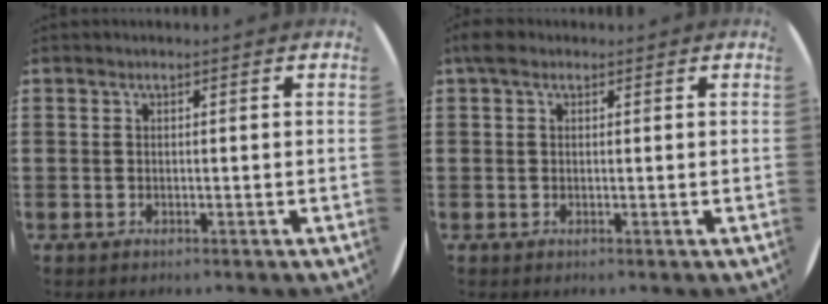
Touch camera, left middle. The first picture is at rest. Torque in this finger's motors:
{"motor_torque": [0.48, -0.44, 0.04, 0.03]}